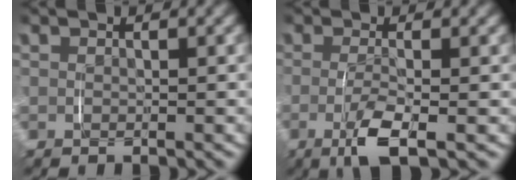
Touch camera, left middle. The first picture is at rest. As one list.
[{"total": 3.6, "force": [-1.2, 0.7, 3.4], "torque": [-0.070, -0.014, -0.017]}]